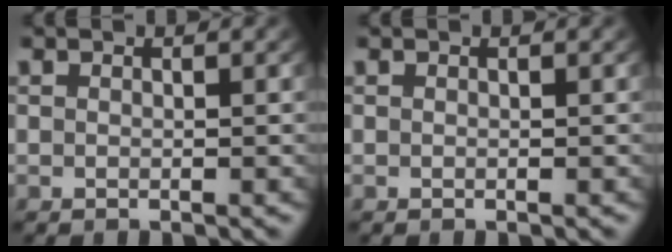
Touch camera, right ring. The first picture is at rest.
{"total": 0.0}